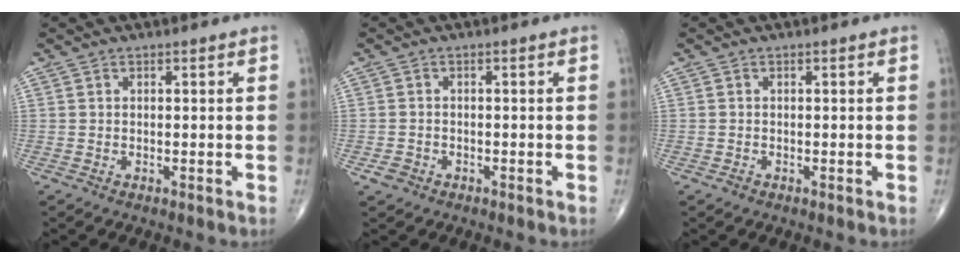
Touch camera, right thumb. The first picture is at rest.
{"total": 1.9, "force": [-1.0, 1.5, 0.6], "torque": [-0.012, 0.008, -0.016]}
{"total": 0.7, "force": [-0.5, 0.6, 0.2], "torque": [-0.004, 0.001, -0.011]}